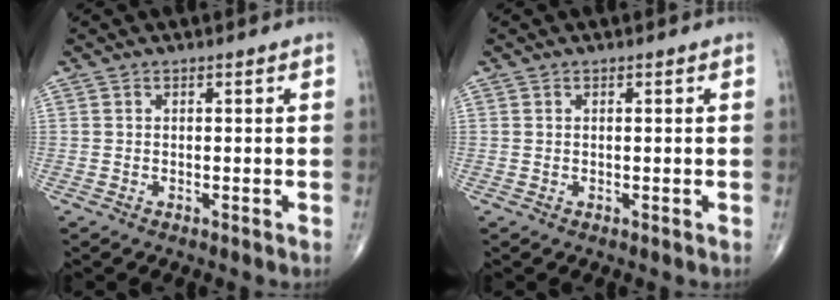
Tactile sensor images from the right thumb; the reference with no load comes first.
{"total": 0.0}